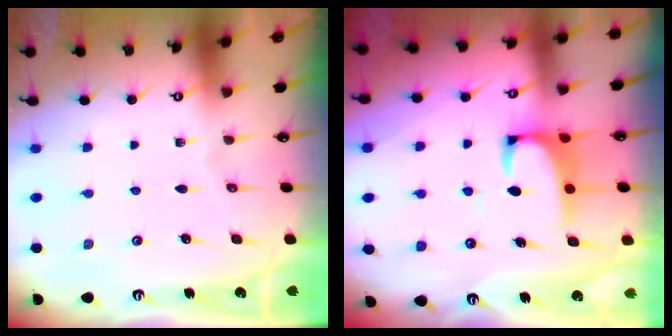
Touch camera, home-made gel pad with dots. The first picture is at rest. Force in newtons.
{"total": 2.3, "press": 2.1, "slide": 0.9}